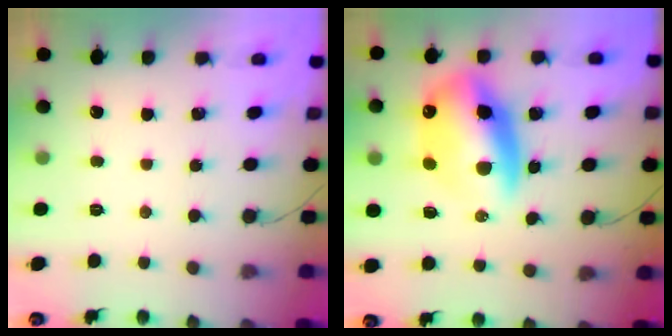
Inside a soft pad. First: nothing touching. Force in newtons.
{"total": 16.0, "press": 15.5, "slide": 3.9}